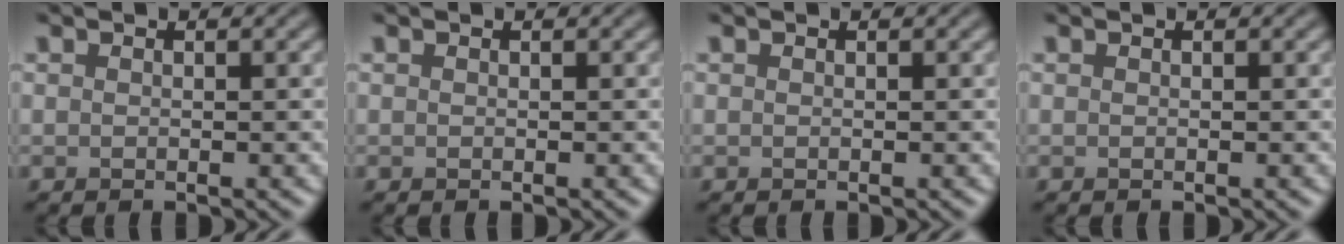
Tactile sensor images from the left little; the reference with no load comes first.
{"total": 0.0}
{"total": 0.0}
{"total": 0.0}